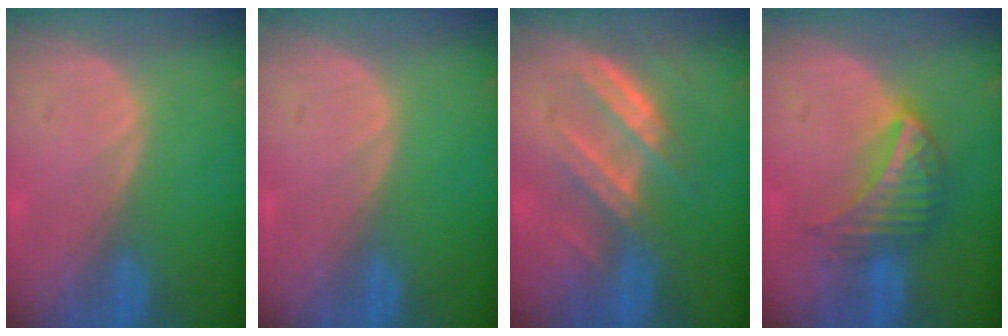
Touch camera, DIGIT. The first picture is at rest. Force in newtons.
{"total": 0.0}
{"total": 6.6, "press": 6.5, "slide": 0.9}
{"total": 7.4, "press": 6.5, "slide": 3.6}